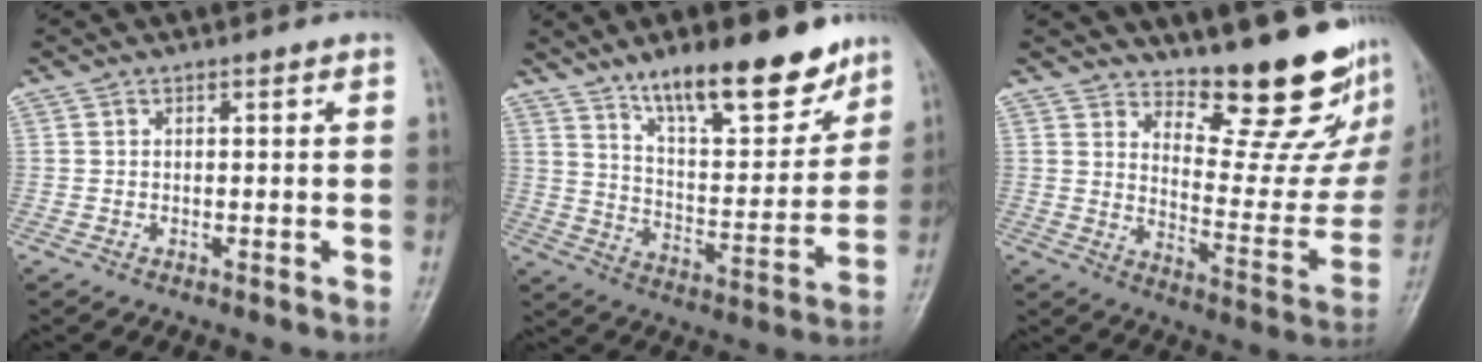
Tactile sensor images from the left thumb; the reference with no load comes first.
{"total": 18.6, "force": [12.9, 6.3, 11.8], "torque": [-0.133, -0.079, 0.214]}
{"total": 19.1, "force": [15.8, 5.3, 9.3], "torque": [-0.078, -0.145, 0.214]}